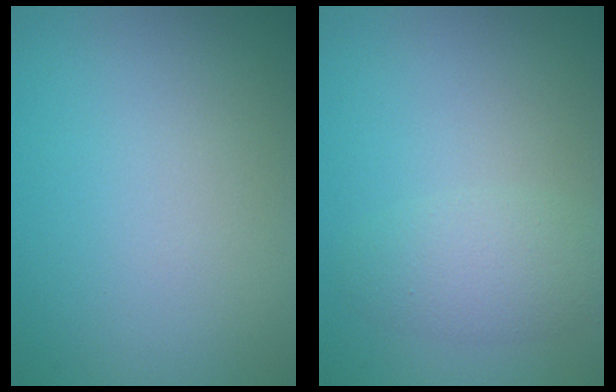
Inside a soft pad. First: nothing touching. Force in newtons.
{"total": 2.6, "press": 2.6, "slide": 0.1}